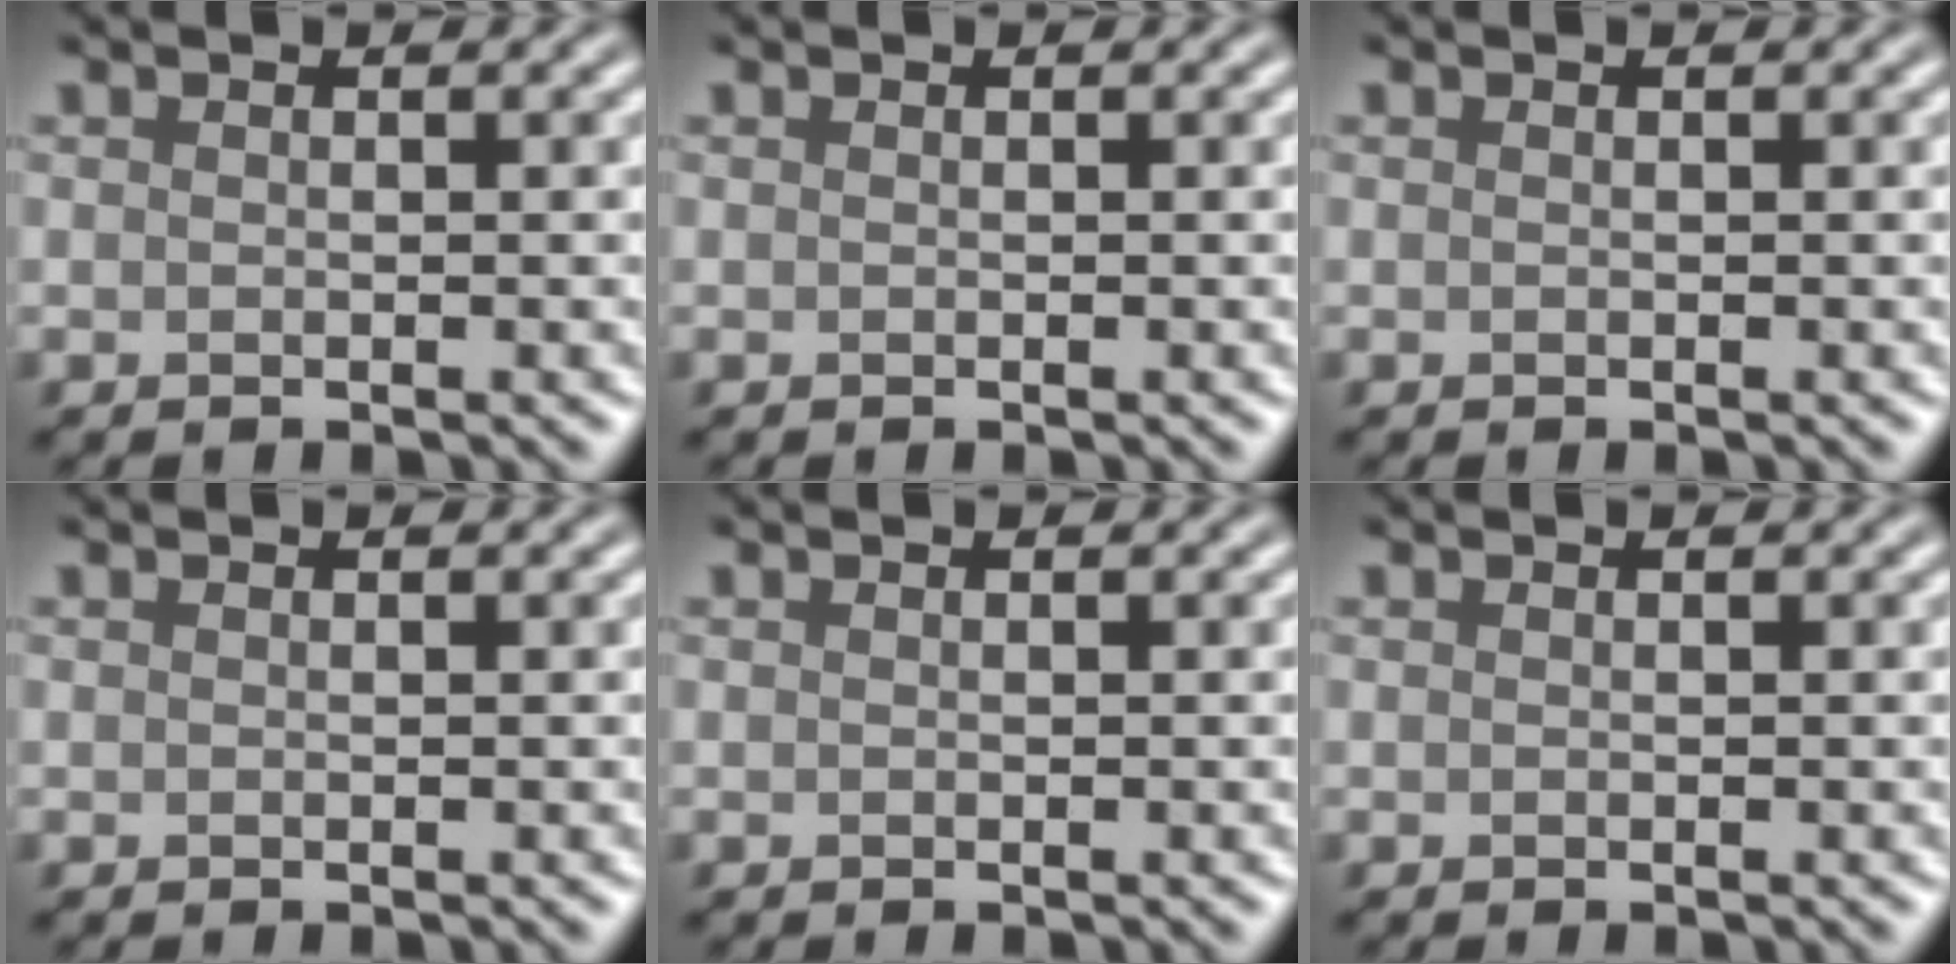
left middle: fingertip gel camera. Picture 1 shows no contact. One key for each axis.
{"total": 0.0}
{"total": 0.0}
{"total": 0.0}
{"total": 0.0}
{"total": 0.0}